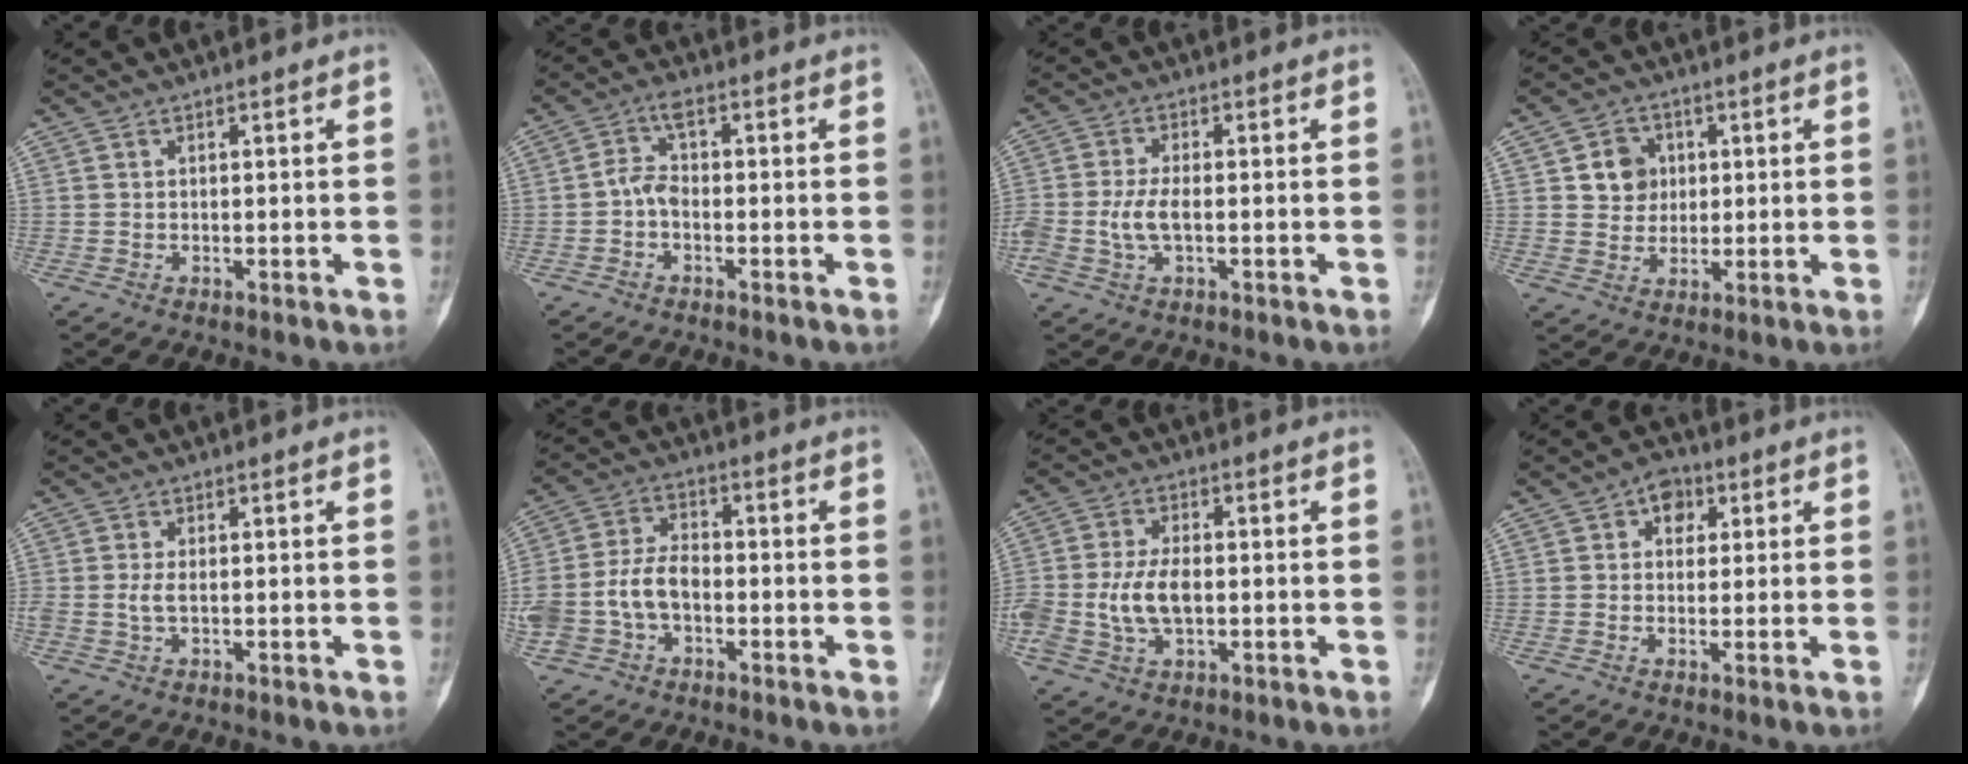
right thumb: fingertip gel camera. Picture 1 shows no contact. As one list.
[{"total": 3.8, "force": [-1.0, 2.0, 3.0], "torque": [-0.060, 0.019, -0.027]}, {"total": 5.2, "force": [-0.9, 2.6, 4.4], "torque": [-0.103, 0.010, -0.017]}, {"total": 6.5, "force": [1.5, 5.8, 2.6], "torque": [-0.009, -0.001, 0.025]}, {"total": 2.1, "force": [-0.1, 1.0, 1.8], "torque": [-0.043, 0.000, -0.001]}, {"total": 10.3, "force": [-2.5, 6.9, 7.3], "torque": [-0.154, 0.036, -0.050]}, {"total": 8.8, "force": [-0.9, 5.2, 7.0], "torque": [-0.144, 0.010, -0.016]}, {"total": 4.5, "force": [1.4, 3.5, 2.6], "torque": [-0.014, 0.006, 0.014]}]